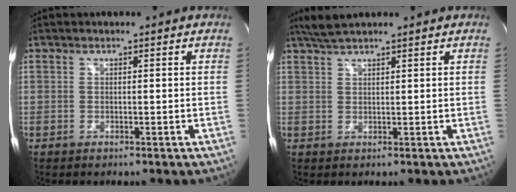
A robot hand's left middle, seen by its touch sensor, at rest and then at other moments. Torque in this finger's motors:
{"motor_torque": [0.18, -0.13, 0.00, 0.02]}